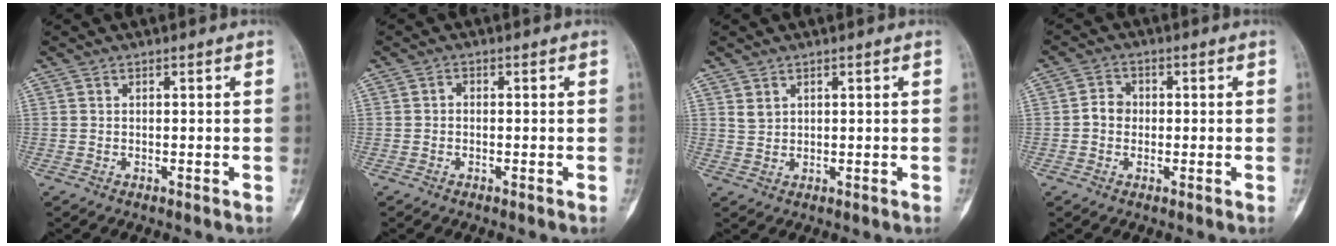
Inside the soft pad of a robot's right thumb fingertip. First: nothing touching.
{"total": 0.8, "force": [-0.2, 0.6, 0.5], "torque": [-0.004, 0.003, -0.010]}
{"total": 1.7, "force": [1.1, 1.1, 0.7], "torque": [-0.006, -0.006, 0.025]}
{"total": 3.4, "force": [-0.3, 3.0, 1.6], "torque": [-0.013, 0.011, -0.012]}